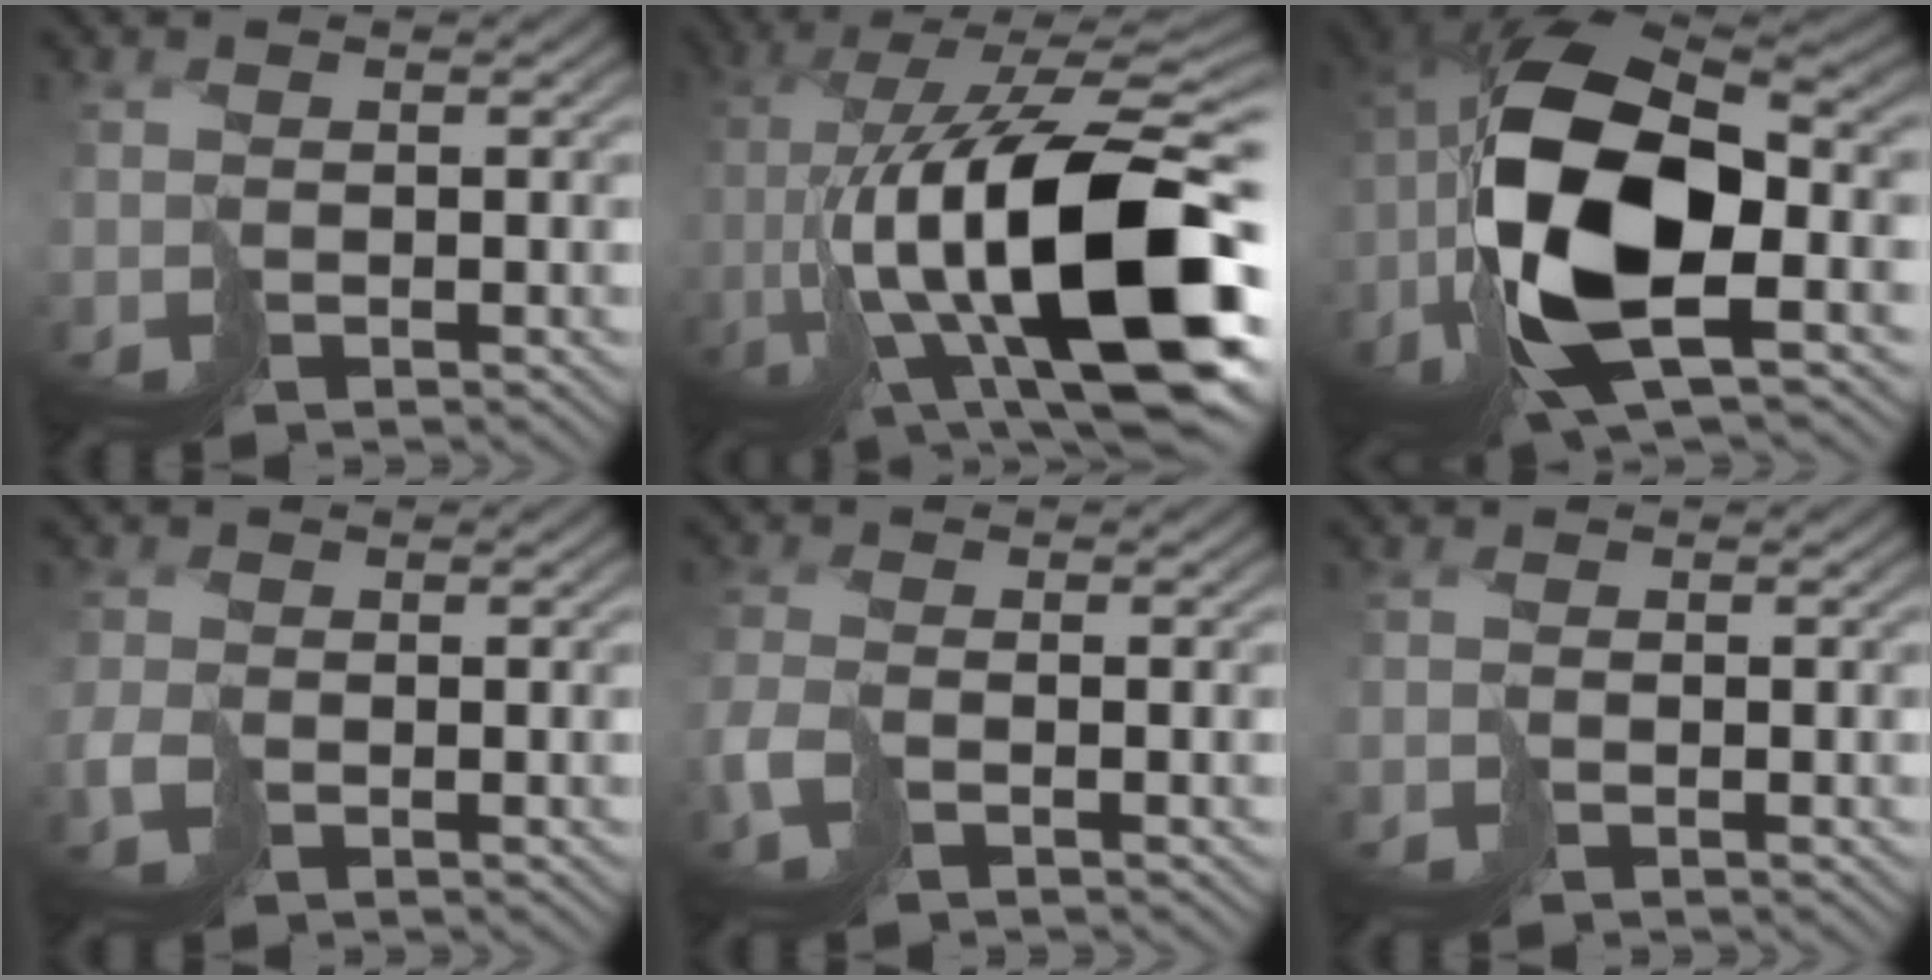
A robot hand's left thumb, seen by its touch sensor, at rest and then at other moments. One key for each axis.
{"total": 20.1, "fx": -2.1, "fy": 8.7, "fz": 18.0, "tx": -0.311, "ty": 0.001, "tz": -0.029}
{"total": 16.6, "fx": -3.1, "fy": 8.6, "fz": 13.8, "tx": -0.299, "ty": -0.006, "tz": -0.046}
{"total": 2.3, "fx": -0.6, "fy": 1.9, "fz": 1.2, "tx": -0.031, "ty": -0.008, "tz": -0.012}
{"total": 3.8, "fx": -1.6, "fy": 1.8, "fz": 2.9, "tx": -0.079, "ty": -0.013, "tz": -0.038}
{"total": 1.1, "fx": -0.4, "fy": 0.3, "fz": 0.9, "tx": -0.018, "ty": -0.001, "tz": -0.010}